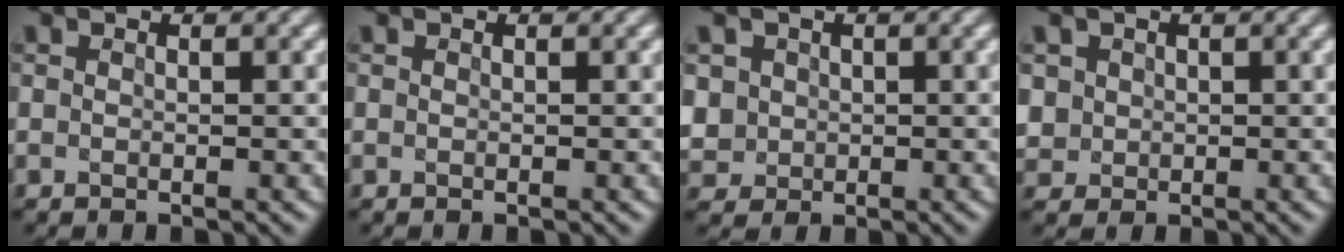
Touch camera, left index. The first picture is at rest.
{"total": 0.0}
{"total": 4.3, "force": [0.6, 4.2, 1.0], "torque": [-0.020, 0.026, 0.003]}
{"total": 3.6, "force": [1.0, 3.4, 0.7], "torque": [-0.012, 0.029, 0.007]}